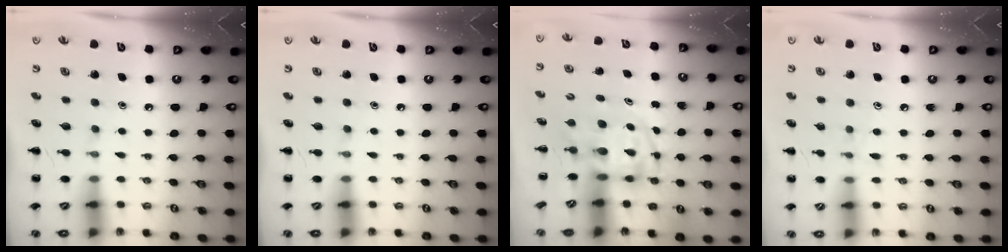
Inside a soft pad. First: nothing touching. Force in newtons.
{"total": 0.0}
{"total": 4.0, "press": 3.9, "slide": 0.7}
{"total": 5.5, "press": 5.1, "slide": 2.2}